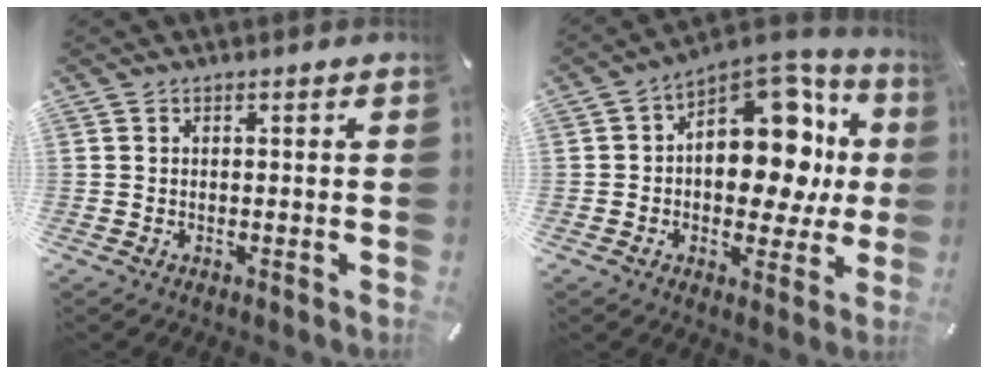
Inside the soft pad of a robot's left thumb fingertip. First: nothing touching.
{"total": 17.3, "force": [3.7, 11.4, 12.5], "torque": [-0.150, -0.039, 0.064]}